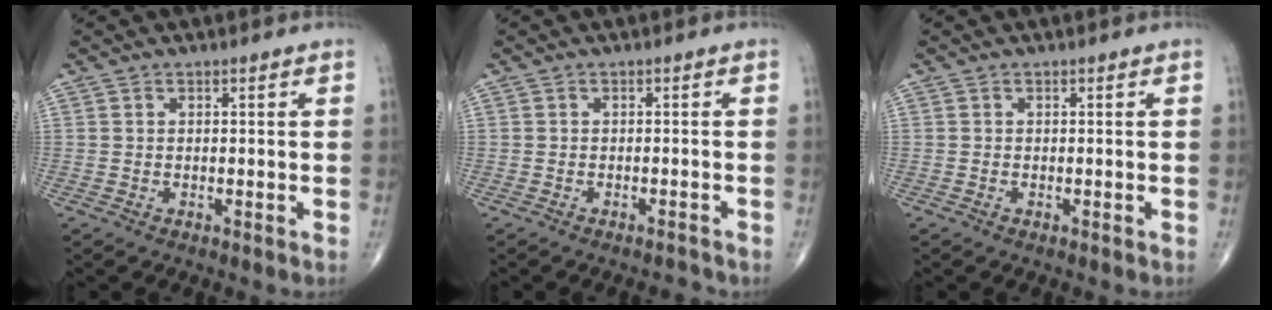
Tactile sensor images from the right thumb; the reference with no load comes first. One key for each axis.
{"total": 1.1, "fx": -1.1, "fy": 0.0, "fz": 0.1, "tx": -0.006, "ty": 0.007, "tz": -0.014}
{"total": 0.0}